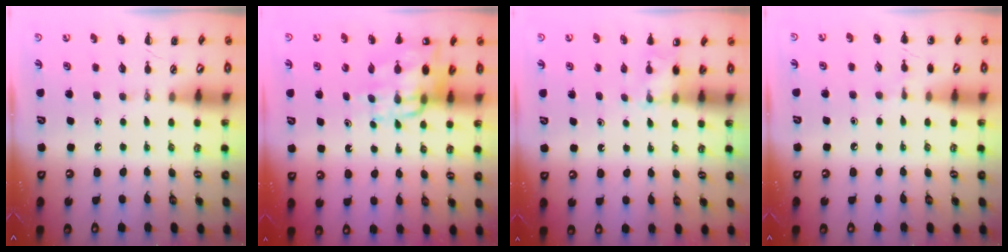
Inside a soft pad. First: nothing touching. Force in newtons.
{"total": 13.0, "press": 12.7, "slide": 3.0}
{"total": 3.7, "press": 3.5, "slide": 1.1}
{"total": 4.8, "press": 4.6, "slide": 1.4}